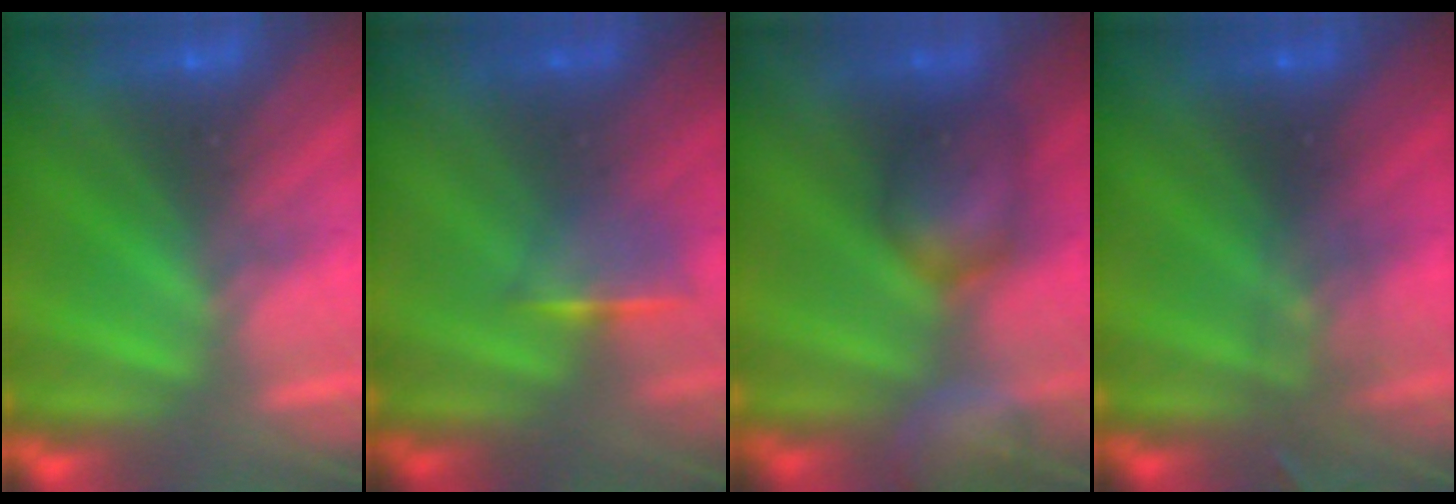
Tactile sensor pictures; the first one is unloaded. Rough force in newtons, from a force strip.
{"total": 1.2}
{"total": 6.9}
{"total": 2.8}